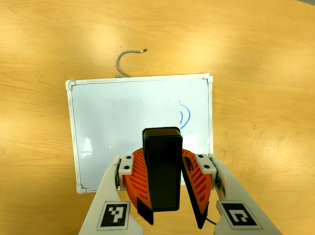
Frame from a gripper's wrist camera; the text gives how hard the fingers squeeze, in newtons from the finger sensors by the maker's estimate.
{"total": 10.1, "left": 10.2, "right": 9.9}